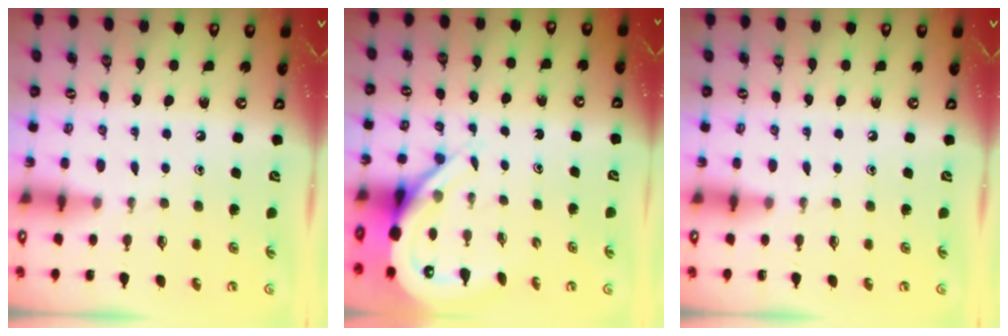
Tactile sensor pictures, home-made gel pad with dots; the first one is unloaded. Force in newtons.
{"total": 8.0, "press": 8.0, "slide": 1.0}
{"total": 0.0}